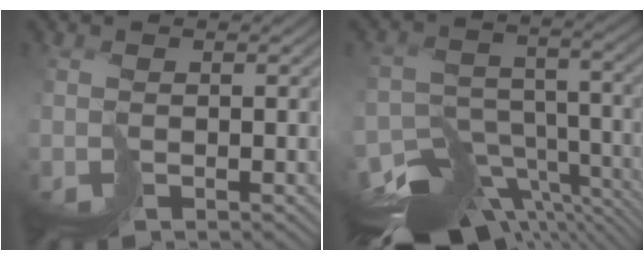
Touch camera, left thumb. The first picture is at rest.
{"total": 13.2, "force": [-10.9, 5.2, 5.2], "torque": [-0.105, -0.012, -0.155]}